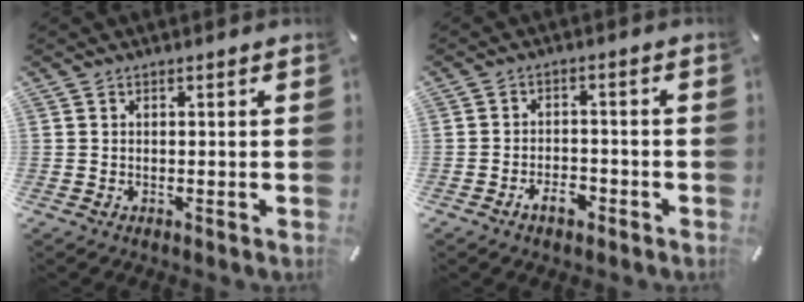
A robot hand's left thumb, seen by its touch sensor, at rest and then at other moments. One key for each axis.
{"total": 4.7, "fx": -3.0, "fy": 2.5, "fz": 2.7, "tx": -0.047, "ty": 0.013, "tz": -0.054}